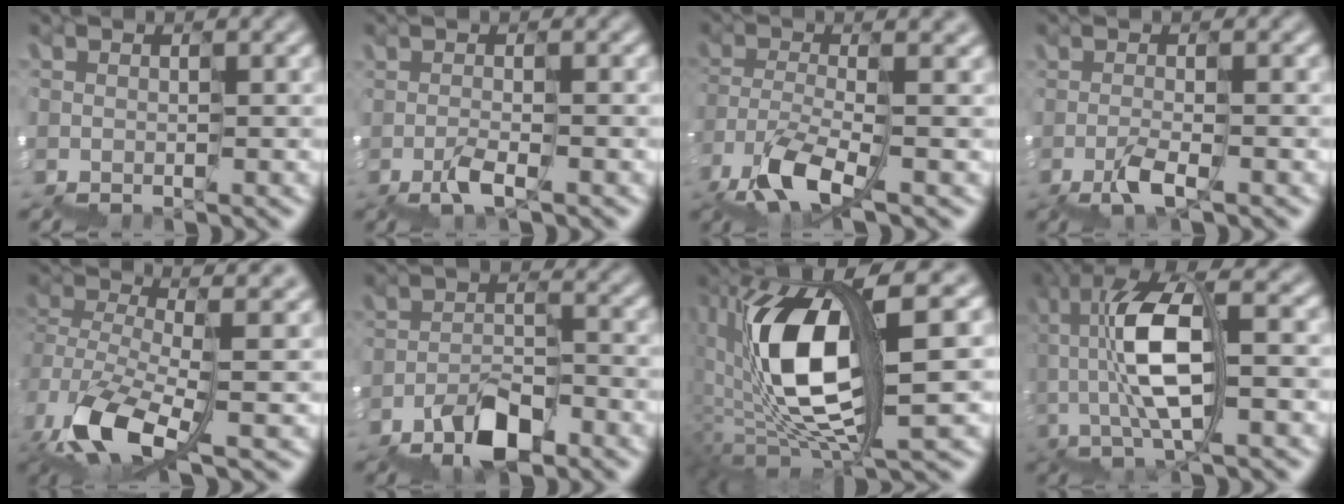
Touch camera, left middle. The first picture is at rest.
{"total": 1.2, "force": [-0.1, -1.0, 0.5], "torque": [-0.019, 0.002, 0.000]}
{"total": 5.4, "force": [-2.0, 1.5, 4.8], "torque": [-0.103, -0.001, -0.038]}
{"total": 1.2, "force": [-0.3, -0.9, 0.8], "torque": [-0.028, 0.000, -0.006]}
{"total": 9.1, "force": [-0.6, 3.7, 8.3], "torque": [-0.200, -0.009, 0.009]}
{"total": 3.2, "force": [-2.4, 1.0, 1.9], "torque": [-0.033, 0.006, -0.039]}
{"total": 9.8, "force": [2.3, 1.7, 9.4], "torque": [-0.197, 0.016, 0.052]}
{"total": 6.9, "force": [1.2, 0.5, 6.7], "torque": [-0.137, 0.027, 0.024]}